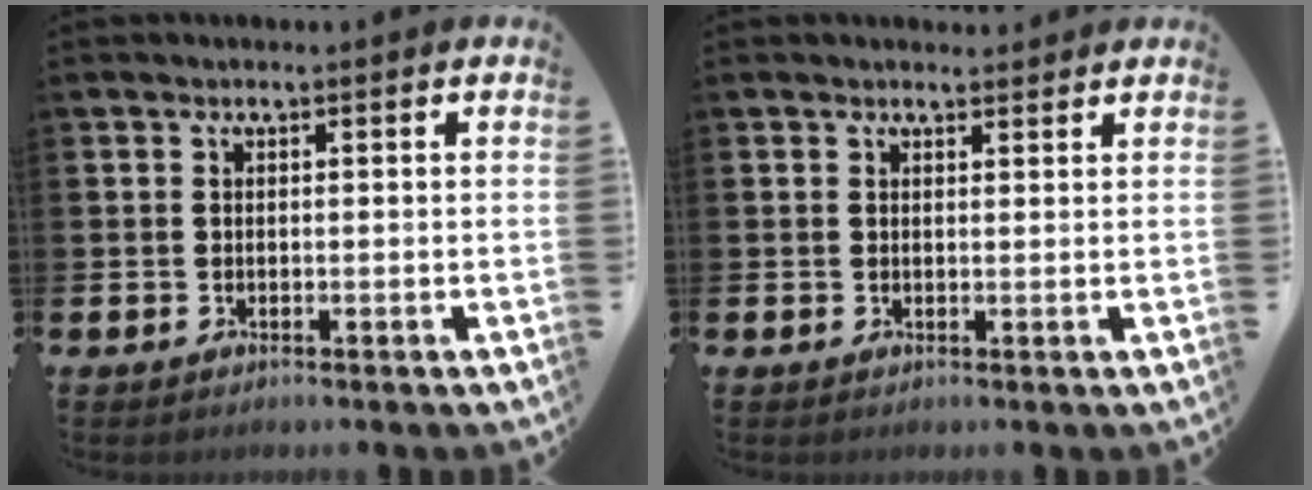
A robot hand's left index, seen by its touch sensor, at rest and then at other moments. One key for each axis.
{"total": 1.4, "fx": 1.3, "fy": 0.3, "fz": 0.0, "tx": 0.008, "ty": -0.003, "tz": 0.022}